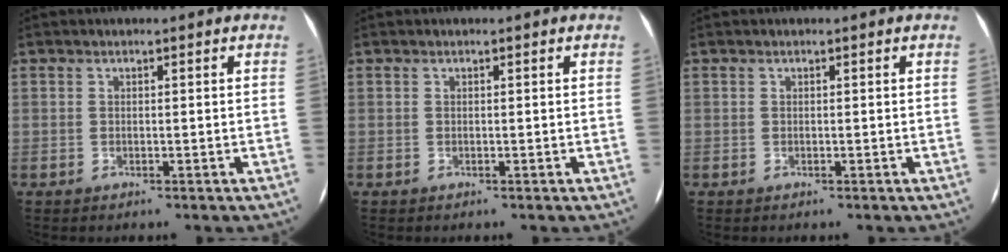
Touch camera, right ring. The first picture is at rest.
{"total": 0.0}
{"total": 0.0}